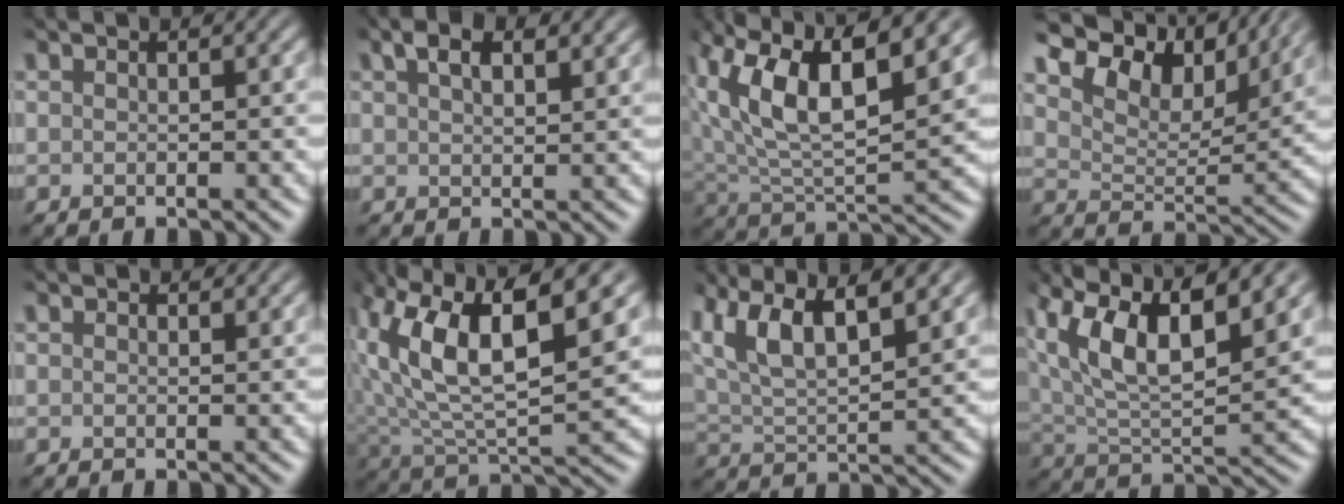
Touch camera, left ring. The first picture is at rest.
{"total": 3.7, "force": [2.1, 1.7, 2.6], "torque": [-0.046, 0.010, 0.033]}
{"total": 10.1, "force": [4.1, 4.3, 8.2], "torque": [-0.160, 0.006, 0.072]}
{"total": 10.1, "force": [7.4, 4.3, 5.3], "torque": [-0.097, 0.004, 0.107]}
{"total": 0.7, "force": [0.6, 0.4, 0.2], "torque": [-0.001, -0.003, 0.007]}
{"total": 10.3, "force": [3.0, 4.2, 8.9], "torque": [-0.173, 0.002, 0.050]}
{"total": 11.4, "force": [6.3, 5.0, 8.1], "torque": [-0.151, 0.048, 0.090]}
{"total": 12.4, "force": [5.8, 4.9, 9.8], "torque": [-0.173, 0.020, 0.092]}